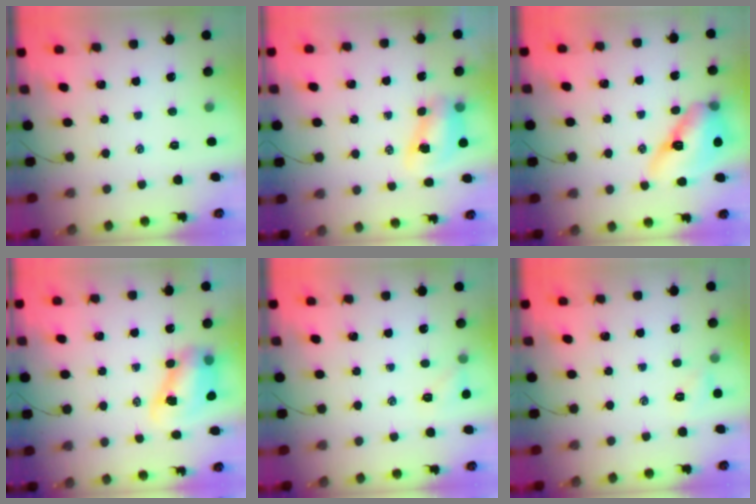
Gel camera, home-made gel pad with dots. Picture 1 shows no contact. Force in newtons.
{"total": 7.5, "press": 7.4, "slide": 1.0}
{"total": 12.5, "press": 11.9, "slide": 3.7}
{"total": 9.6, "press": 9.5, "slide": 1.9}
{"total": 5.9, "press": 5.6, "slide": 1.7}
{"total": 4.2, "press": 4.0, "slide": 1.0}